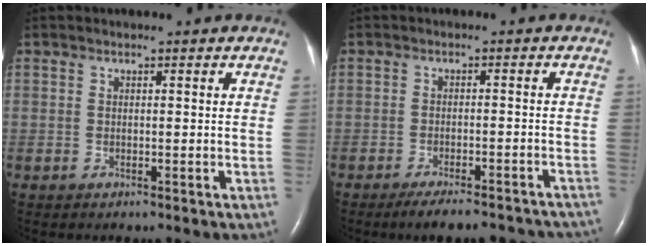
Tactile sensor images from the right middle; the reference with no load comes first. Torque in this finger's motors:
{"motor_torque": [0.68, -0.69, 0.04, 0.02]}